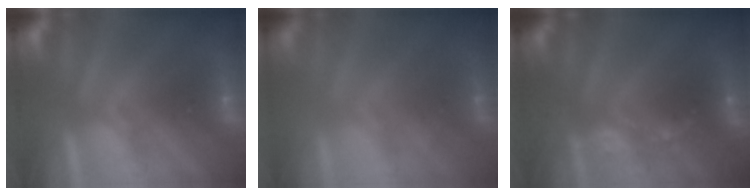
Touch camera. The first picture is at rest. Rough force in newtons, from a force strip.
{"total": 1.8}
{"total": 2.5}